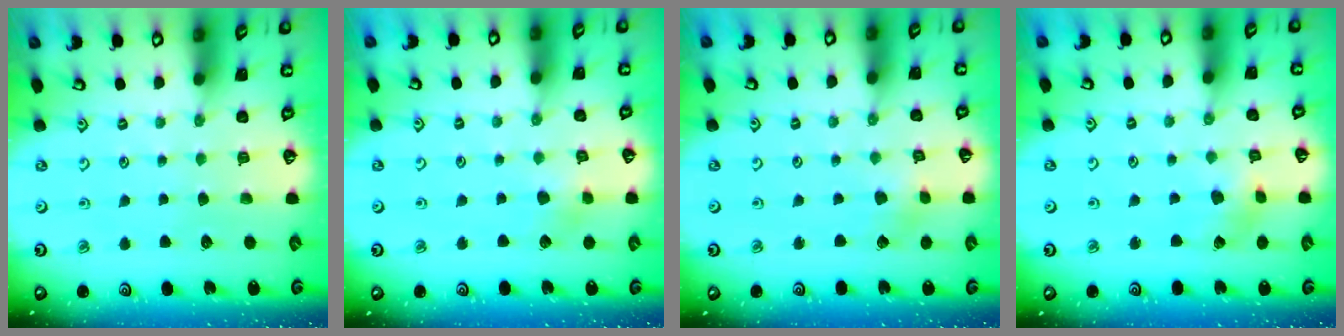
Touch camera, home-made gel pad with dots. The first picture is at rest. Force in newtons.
{"total": 5.8, "press": 5.7, "slide": 0.7}
{"total": 1.9, "press": 1.9, "slide": 0.2}
{"total": 3.8, "press": 3.8, "slide": 0.4}